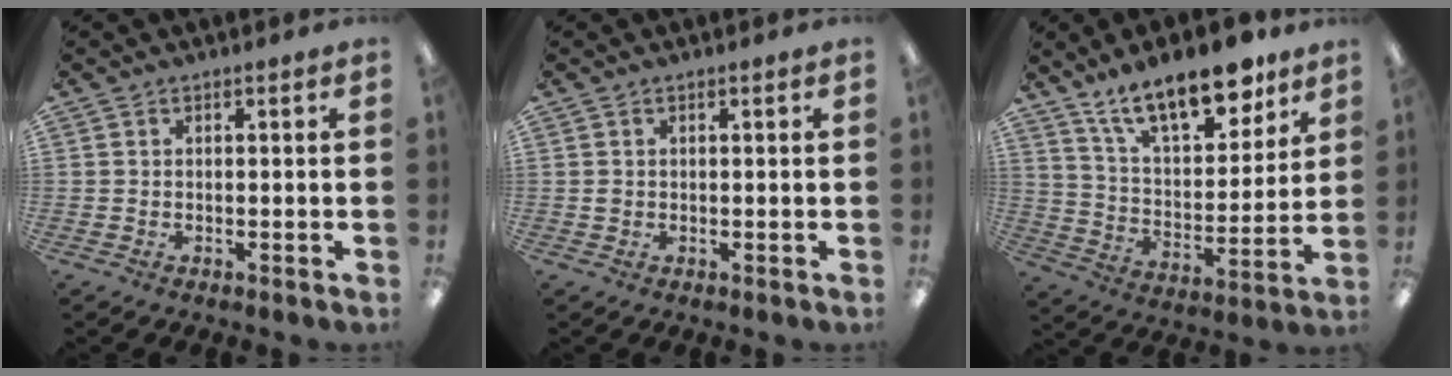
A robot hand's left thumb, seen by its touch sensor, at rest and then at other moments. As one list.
[{"total": 0.8, "force": [0.1, 0.6, 0.4], "torque": [-0.009, 0.004, 0.000]}, {"total": 18.5, "force": [13.4, 7.1, 10.5], "torque": [-0.171, -0.075, 0.228]}]